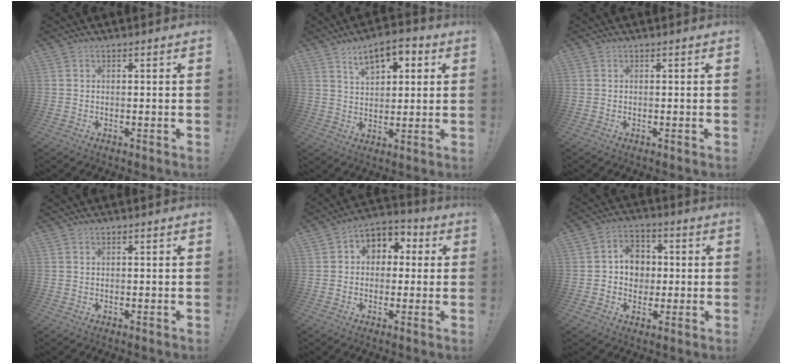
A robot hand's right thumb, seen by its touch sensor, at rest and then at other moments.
{"total": 9.3, "force": [5.0, 5.1, 6.0], "torque": [-0.094, -0.010, 0.091]}
{"total": 0.0}
{"total": 0.0}
{"total": 6.5, "force": [0.1, 6.0, 2.5], "torque": [-0.035, 0.007, 0.009]}
{"total": 8.9, "force": [0.6, 8.0, 3.9], "torque": [-0.052, 0.007, 0.017]}